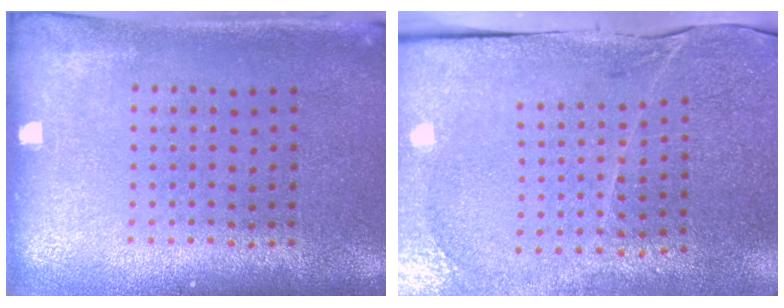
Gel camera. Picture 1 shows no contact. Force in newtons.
{"total": 3.4, "press": 3.3, "slide": 0.4}